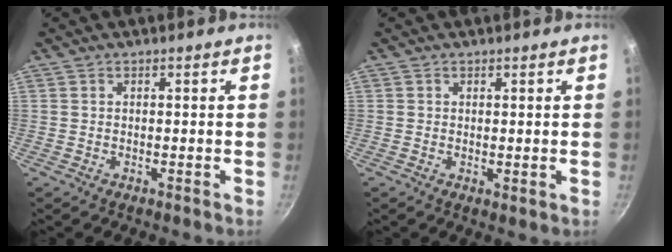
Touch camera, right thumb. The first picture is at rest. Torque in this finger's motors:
{"motor_torque": [-0.89, 0.15, -0.39, -0.08, -0.01]}